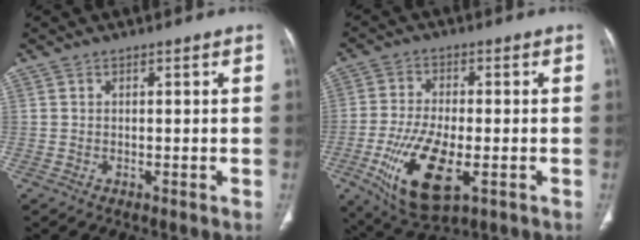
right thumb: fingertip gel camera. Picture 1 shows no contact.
{"total": 14.2, "force": [-4.7, 6.1, 12.0], "torque": [-0.232, -0.007, -0.075]}